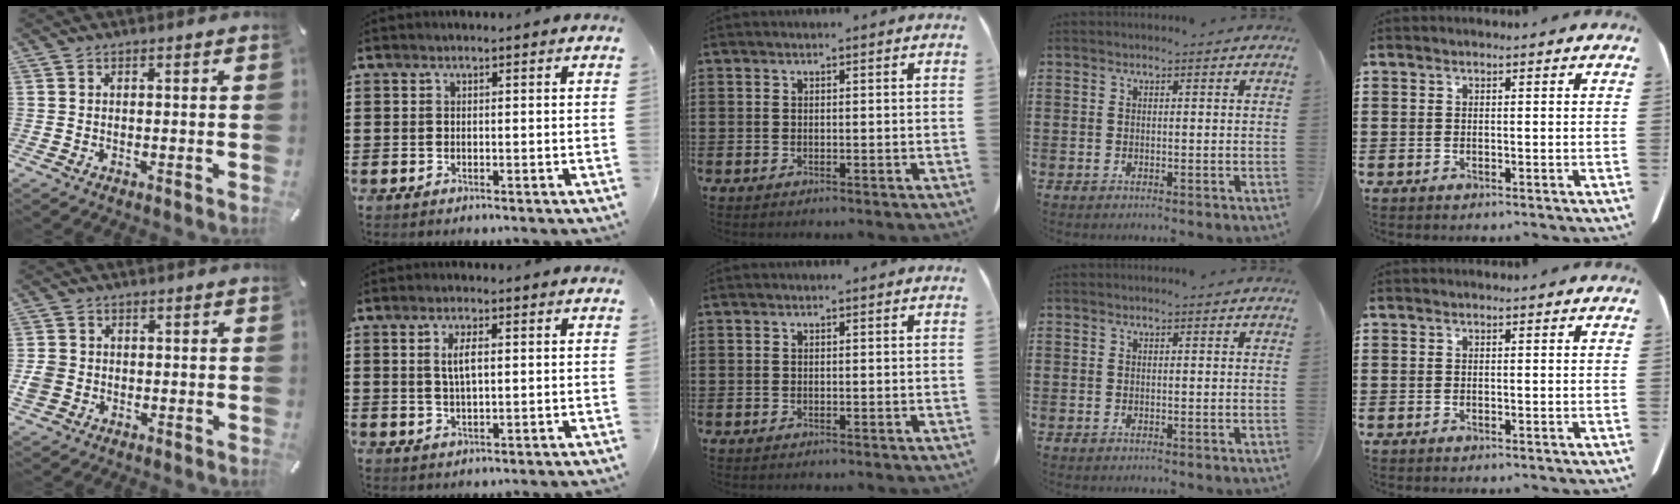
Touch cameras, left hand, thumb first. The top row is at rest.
{"thumb": {"total": 3.8, "force": [-0.8, 3.6, 1.0], "torque": [-0.017, 0.002, -0.015]}, "index": {"total": 3.6, "force": [0.8, 1.2, 3.3], "torque": [-0.068, 0.007, 0.011]}}